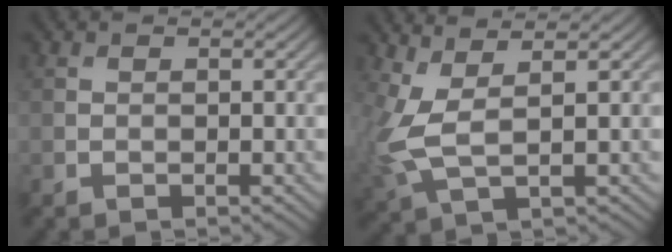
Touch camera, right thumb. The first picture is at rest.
{"total": 5.5, "force": [1.4, 2.1, 4.9], "torque": [-0.138, 0.003, 0.028]}